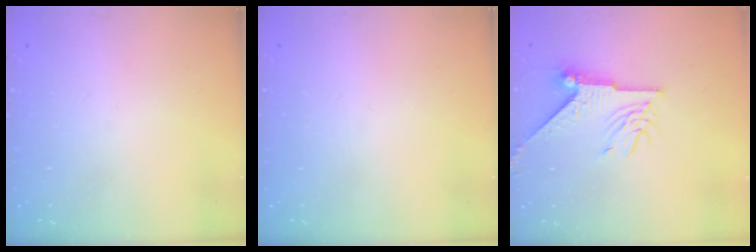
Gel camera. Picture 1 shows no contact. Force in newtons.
{"total": 0.0}
{"total": 9.7, "press": 9.7, "slide": 0.3}